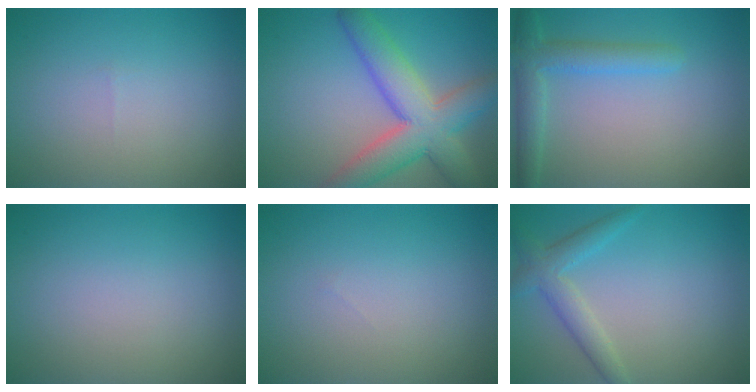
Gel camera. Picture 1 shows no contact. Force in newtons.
{"total": 8.3, "press": 8.3, "slide": 0.4}
{"total": 3.4, "press": 3.4, "slide": 0.2}
{"total": 0.0}
{"total": 0.0}
{"total": 3.0, "press": 3.0, "slide": 0.3}